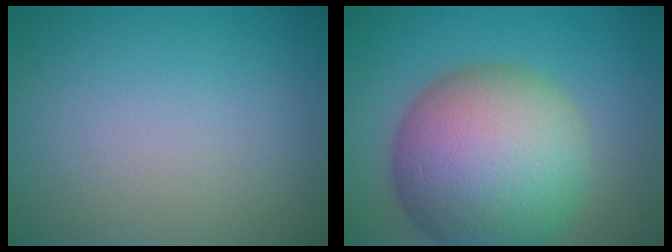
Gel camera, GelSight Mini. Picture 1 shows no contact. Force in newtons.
{"total": 15.5, "press": 15.5, "slide": 0.3}